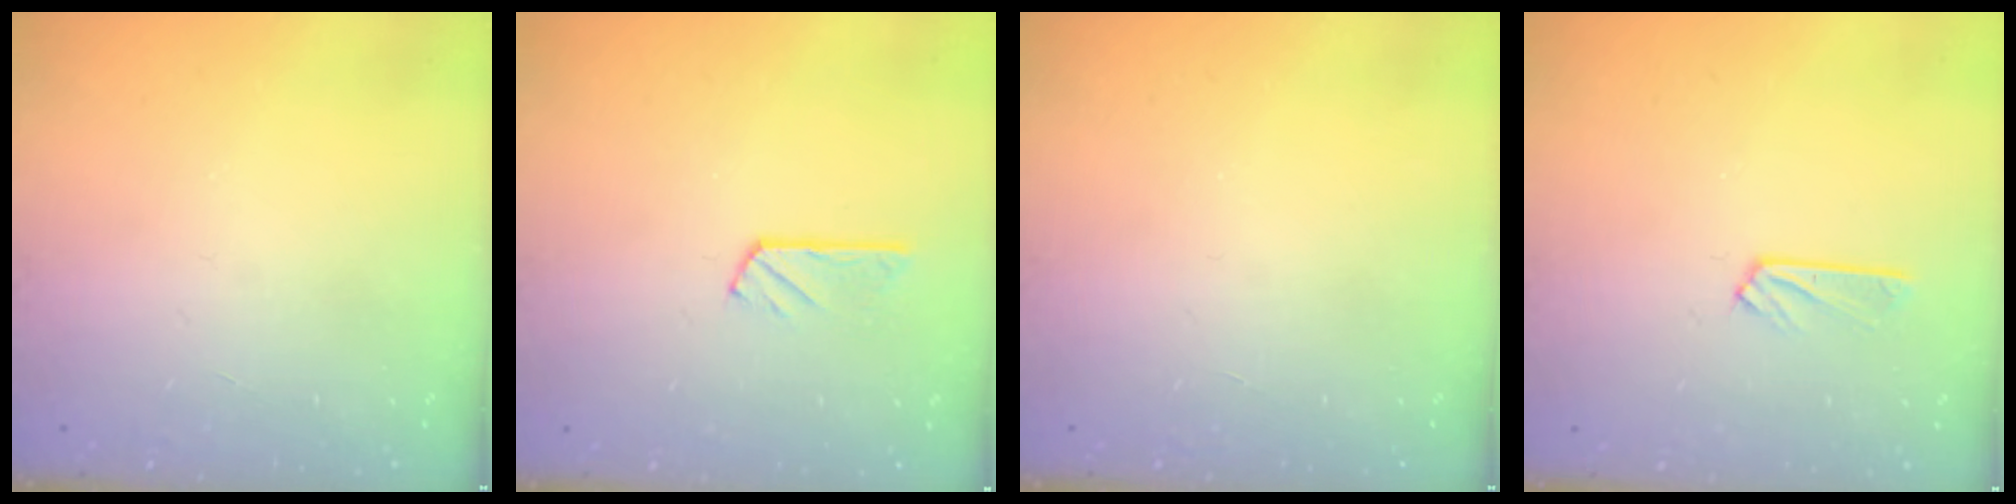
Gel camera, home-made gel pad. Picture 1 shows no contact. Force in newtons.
{"total": 3.1, "press": 3.1, "slide": 0.3}
{"total": 0.0}
{"total": 2.6, "press": 2.5, "slide": 0.3}